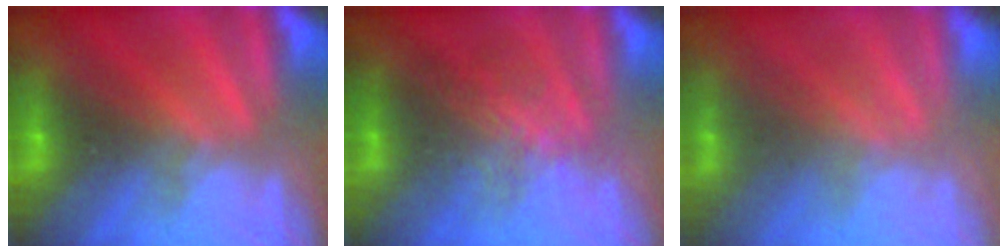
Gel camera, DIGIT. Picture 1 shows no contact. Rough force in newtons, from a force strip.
{"total": 2.8}
{"total": 2.0}